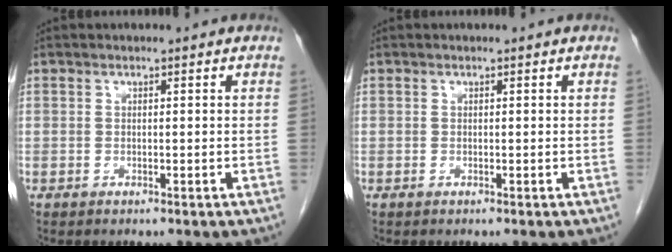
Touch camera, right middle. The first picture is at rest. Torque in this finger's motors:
{"motor_torque": [0.00, 0.00, -0.02, 0.00]}